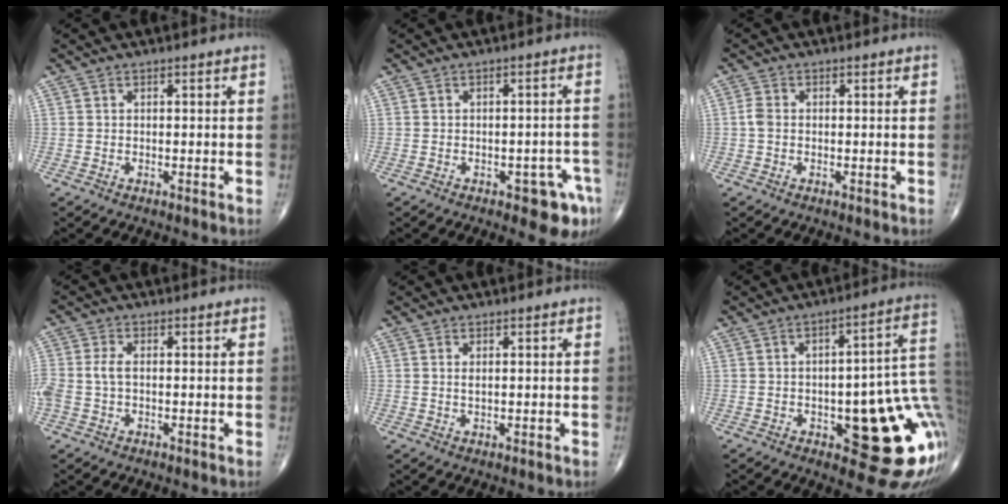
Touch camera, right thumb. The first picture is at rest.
{"total": 6.2, "force": [-3.3, 2.7, 4.6], "torque": [-0.033, 0.018, -0.036]}
{"total": 1.9, "force": [-0.2, 1.3, 1.4], "torque": [-0.029, 0.002, -0.008]}
{"total": 4.0, "force": [-0.2, 2.3, 3.3], "torque": [-0.096, 0.010, -0.004]}
{"total": 1.0, "force": [0.4, 0.3, 0.8], "torque": [-0.016, -0.002, 0.008]}
{"total": 19.8, "force": [-3.3, 6.9, 18.2], "torque": [-0.171, 0.023, -0.028]}